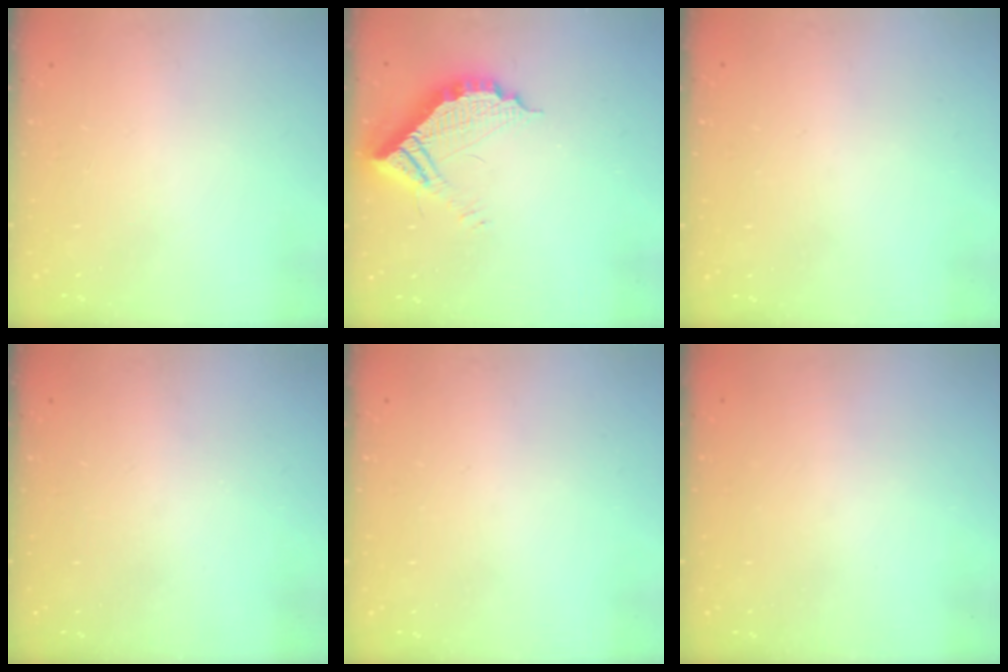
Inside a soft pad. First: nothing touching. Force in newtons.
{"total": 12.3, "press": 12.2, "slide": 0.9}
{"total": 2.8, "press": 2.8, "slide": 0.1}
{"total": 2.9, "press": 2.8, "slide": 0.9}
{"total": 2.8, "press": 2.8, "slide": 0.1}
{"total": 3.0, "press": 3.0, "slide": 0.1}